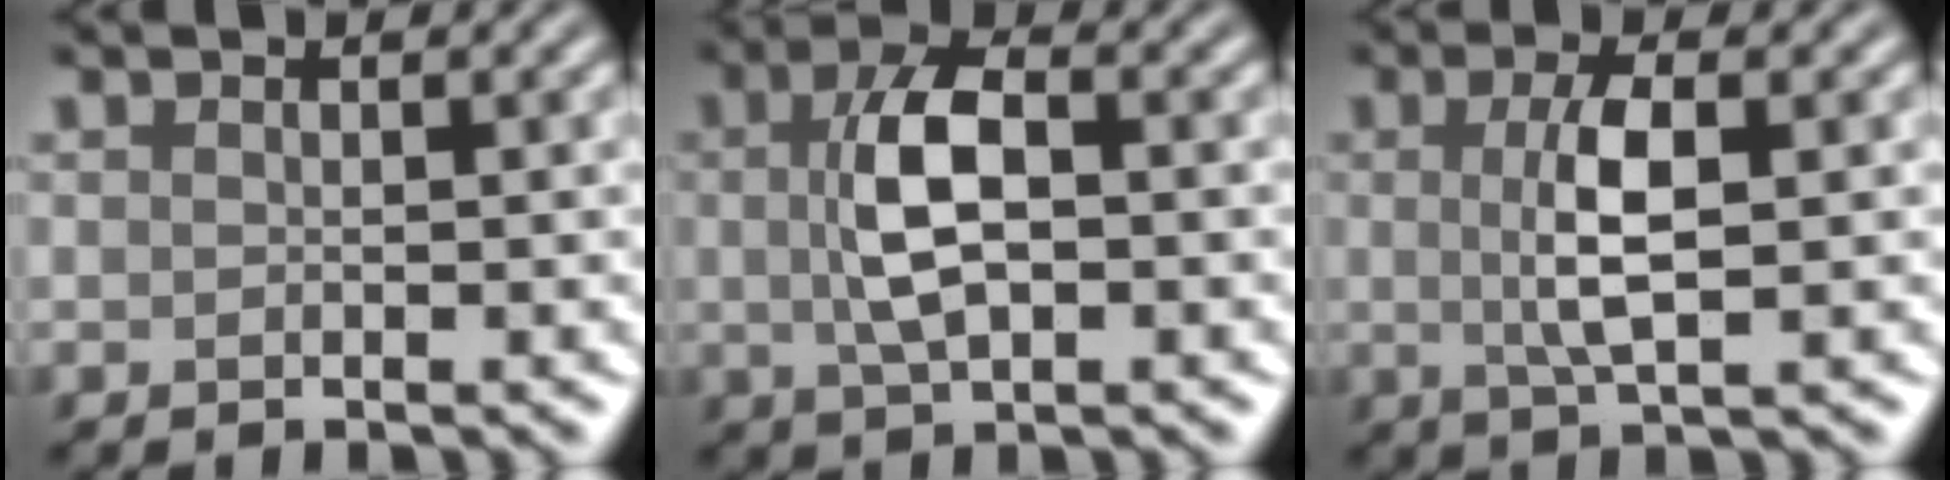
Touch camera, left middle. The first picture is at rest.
{"total": 5.5, "force": [0.3, 2.5, 4.8], "torque": [-0.097, 0.007, 0.004]}
{"total": 4.1, "force": [0.3, 1.2, 4.0], "torque": [-0.083, 0.003, 0.006]}